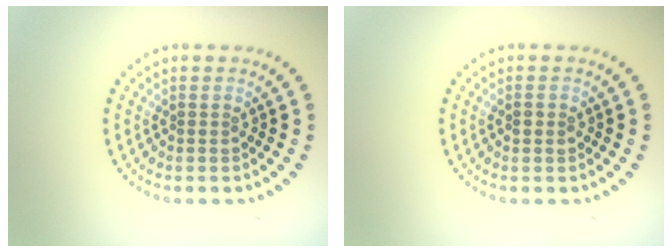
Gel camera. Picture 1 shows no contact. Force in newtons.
{"total": 1.3, "press": 1.3, "slide": 0.1}